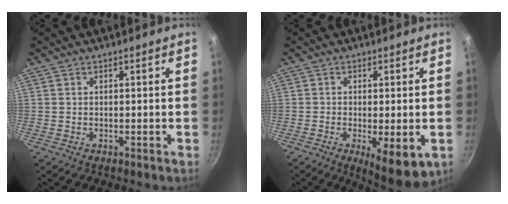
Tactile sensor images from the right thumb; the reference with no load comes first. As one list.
[{"total": 9.4, "force": [-3.0, 3.2, 8.3], "torque": [-0.119, -0.018, -0.040]}]